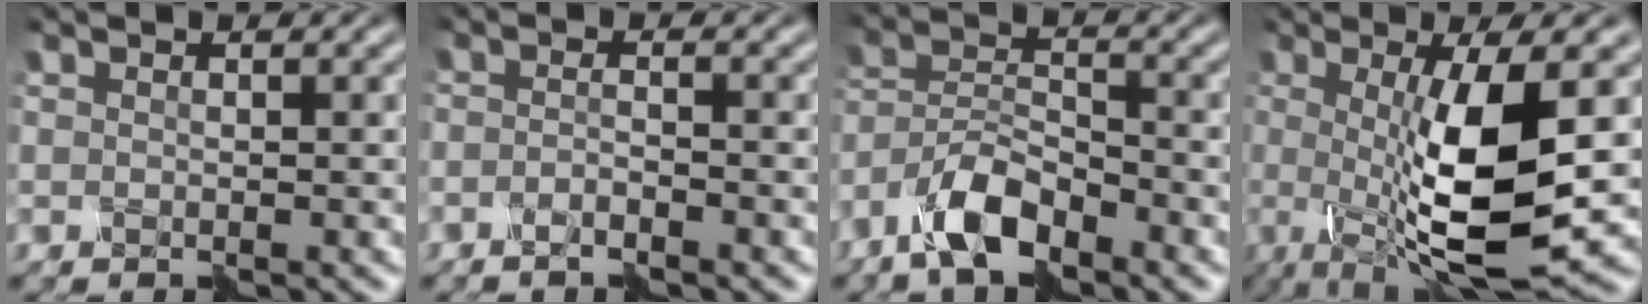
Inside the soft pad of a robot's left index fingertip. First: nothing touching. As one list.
[{"total": 1.8, "force": [-1.7, -0.2, 0.7], "torque": [-0.012, -0.005, -0.033]}, {"total": 5.4, "force": [-4.5, 1.6, 2.7], "torque": [-0.053, 0.007, -0.094]}, {"total": 10.0, "force": [-1.2, 2.4, 9.6], "torque": [-0.167, -0.016, -0.016]}]